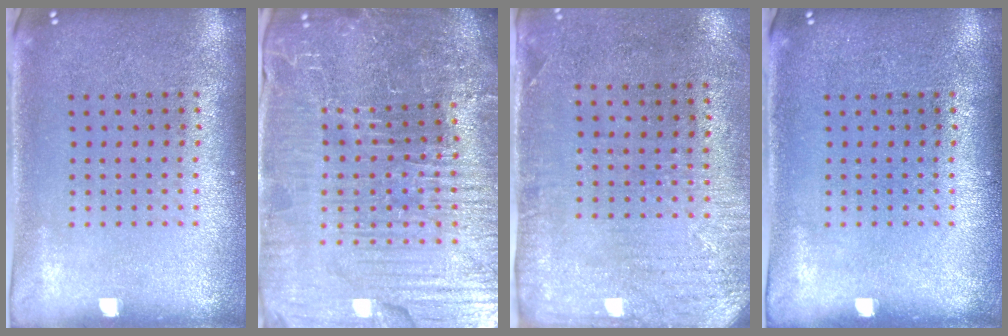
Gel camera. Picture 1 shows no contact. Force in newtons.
{"total": 6.7, "press": 6.0, "slide": 3.0}
{"total": 2.9, "press": 2.3, "slide": 1.7}
{"total": 0.0}